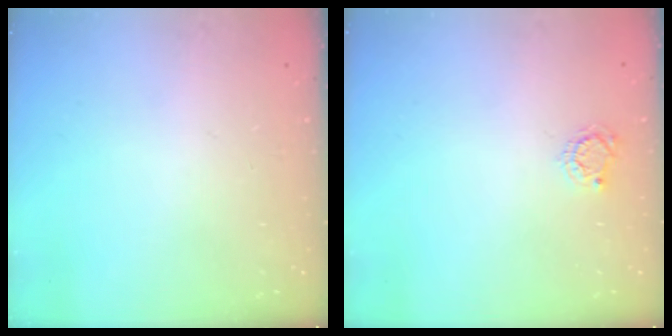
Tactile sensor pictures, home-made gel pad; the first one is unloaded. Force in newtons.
{"total": 3.7, "press": 3.7, "slide": 0.3}